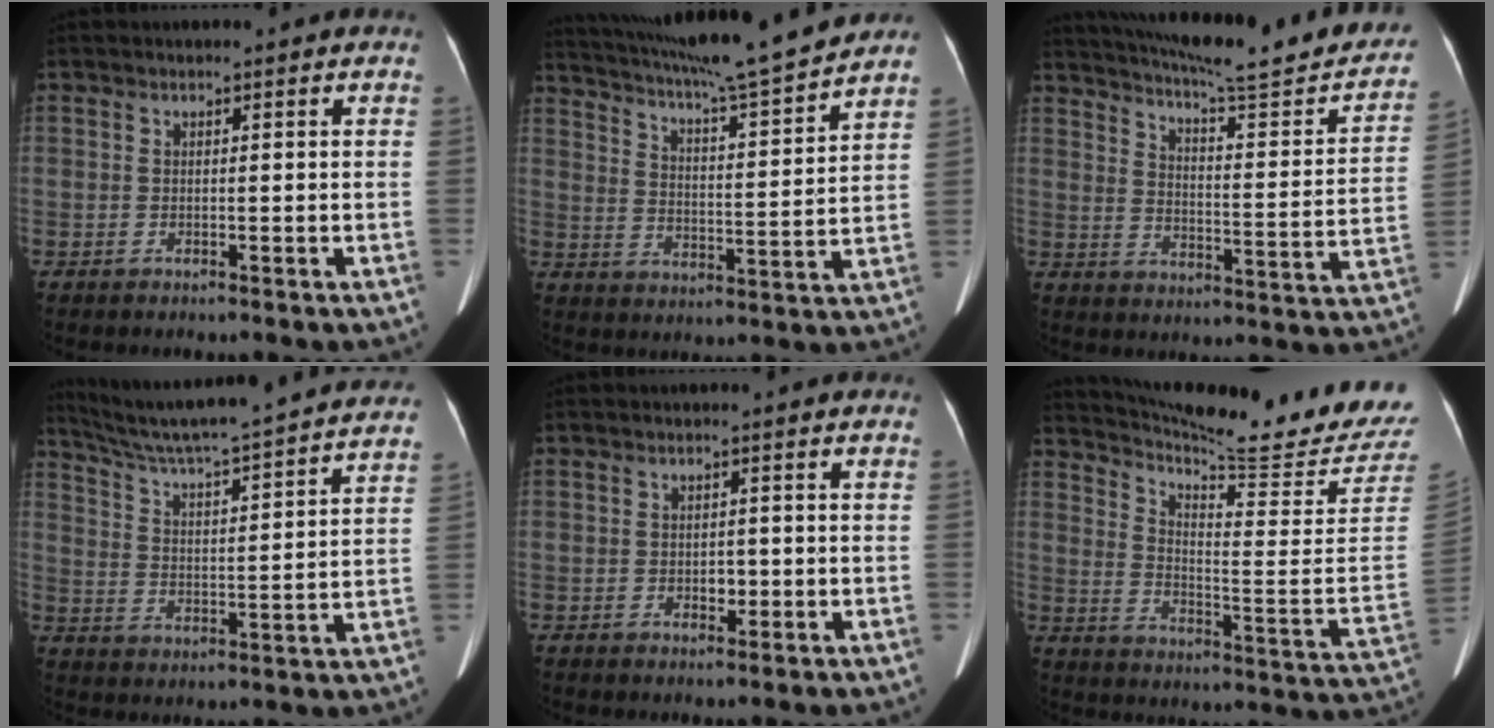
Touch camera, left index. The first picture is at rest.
{"total": 19.8, "force": [17.5, -0.3, 9.1], "torque": [-0.158, -0.009, 0.263]}
{"total": 24.8, "force": [21.5, 2.2, 12.1], "torque": [-0.180, -0.041, 0.278]}
{"total": 26.9, "force": [24.6, 0.3, 10.8], "torque": [-0.184, -0.031, 0.332]}
{"total": 1.9, "force": [-0.5, 1.2, 1.3], "torque": [-0.019, 0.002, -0.004]}
{"total": 23.6, "force": [22.0, -0.6, 8.5], "torque": [-0.142, -0.122, 0.286]}